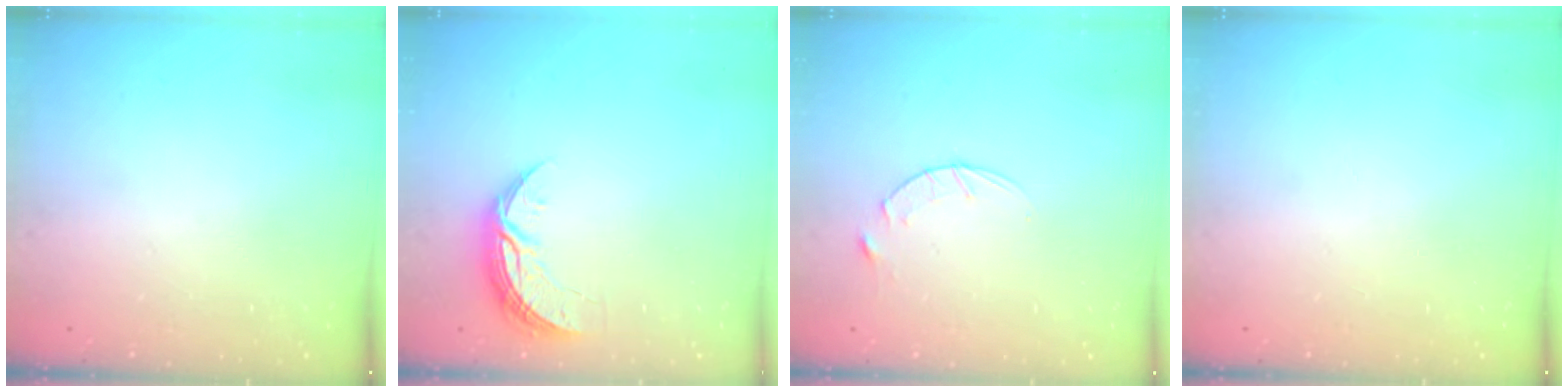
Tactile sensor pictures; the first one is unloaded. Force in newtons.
{"total": 8.4, "press": 8.4, "slide": 0.6}
{"total": 3.2, "press": 3.2, "slide": 0.4}
{"total": 0.0}